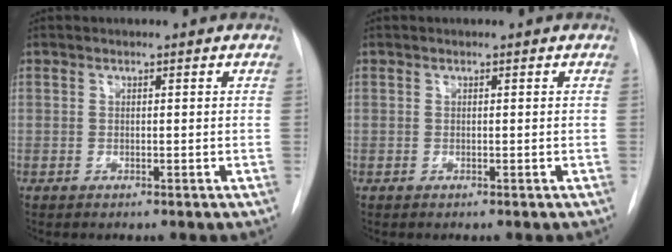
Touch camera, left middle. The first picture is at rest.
{"total": 0.0}